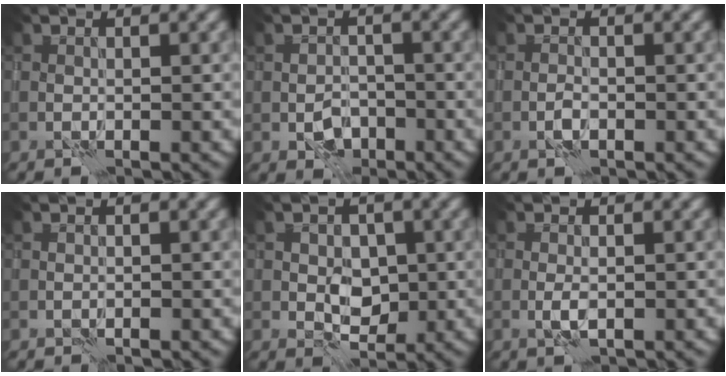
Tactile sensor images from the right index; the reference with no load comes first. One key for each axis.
{"total": 2.2, "fx": -1.0, "fy": 1.6, "fz": 1.2, "tx": -0.015, "ty": 0.001, "tz": -0.017}
{"total": 0.7, "fx": -0.3, "fy": 0.3, "fz": 0.5, "tx": -0.008, "ty": 0.001, "tz": -0.008}
{"total": 0.0}
{"total": 2.9, "fx": 0.1, "fy": 2.3, "fz": 1.7, "tx": -0.021, "ty": -0.004, "tz": 0.004}
{"total": 1.2, "fx": -0.2, "fy": 0.5, "fz": 1.0, "tx": -0.021, "ty": -0.002, "tz": -0.004}